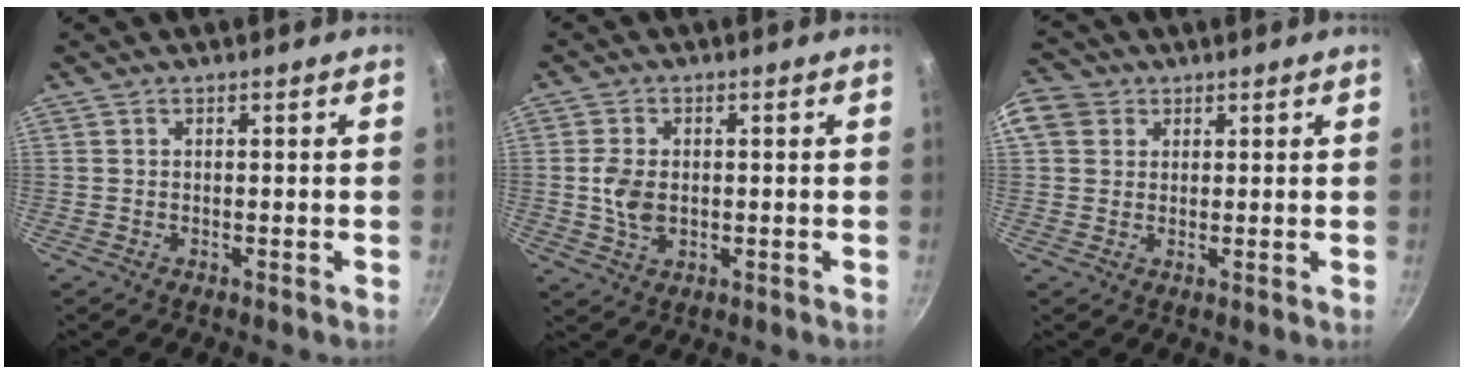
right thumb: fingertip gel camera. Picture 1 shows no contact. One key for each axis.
{"total": 7.4, "fx": 0.0, "fy": 5.3, "fz": 5.2, "tx": -0.093, "ty": 0.000, "tz": 0.001}
{"total": 7.7, "fx": 2.6, "fy": 6.6, "fz": 3.2, "tx": -0.052, "ty": 0.010, "tz": 0.036}